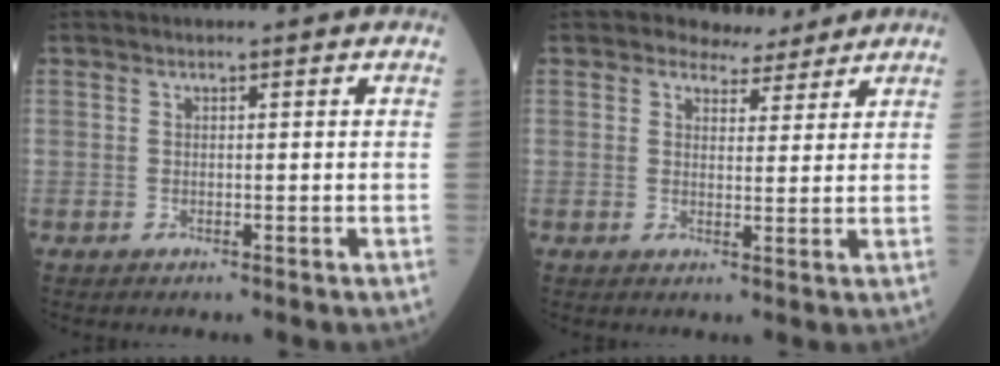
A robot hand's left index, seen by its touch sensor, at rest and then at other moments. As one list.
[{"total": 4.0, "force": [3.6, 1.8, 0.4], "torque": [-0.004, 0.002, 0.048]}]